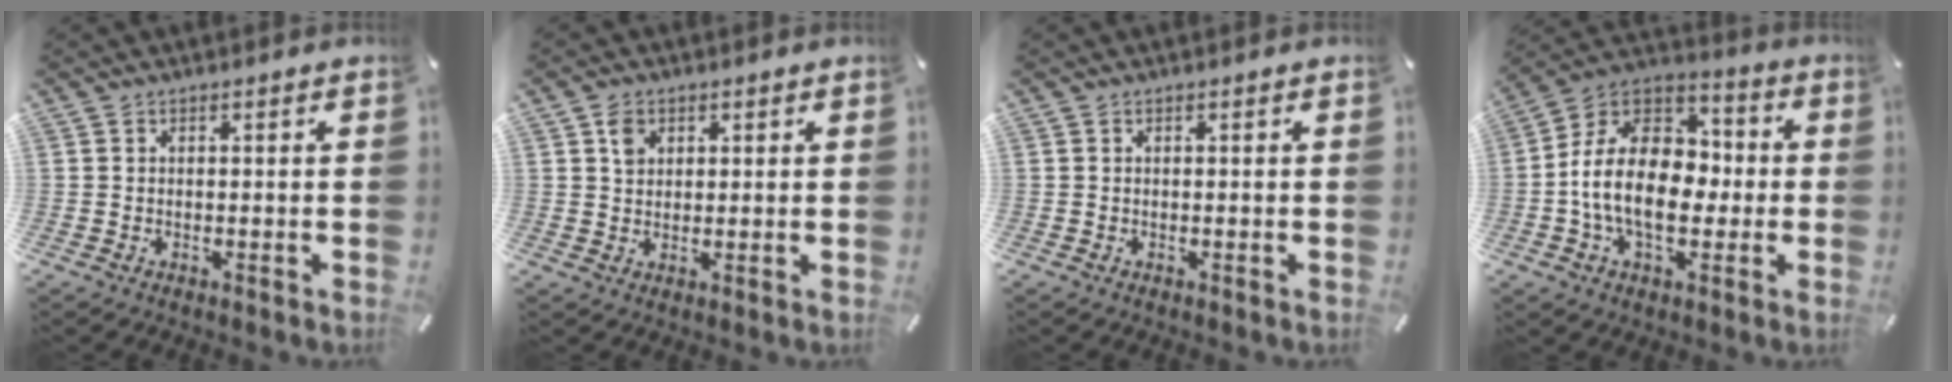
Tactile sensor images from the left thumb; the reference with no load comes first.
{"total": 3.4, "force": [1.4, 2.8, 1.2], "torque": [-0.012, -0.001, 0.023]}
{"total": 0.0}
{"total": 16.4, "force": [-3.6, 11.4, 11.2], "torque": [-0.229, 0.018, -0.070]}